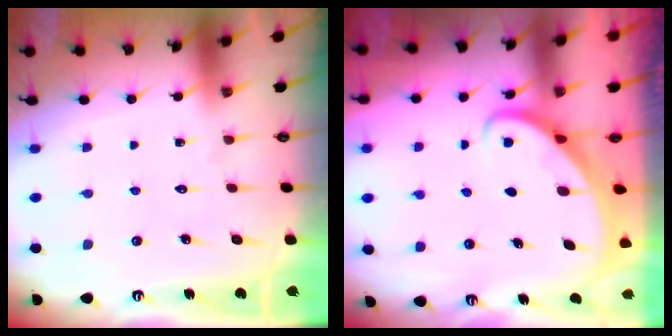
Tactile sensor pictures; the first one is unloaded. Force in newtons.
{"total": 2.3, "press": 2.3, "slide": 0.3}